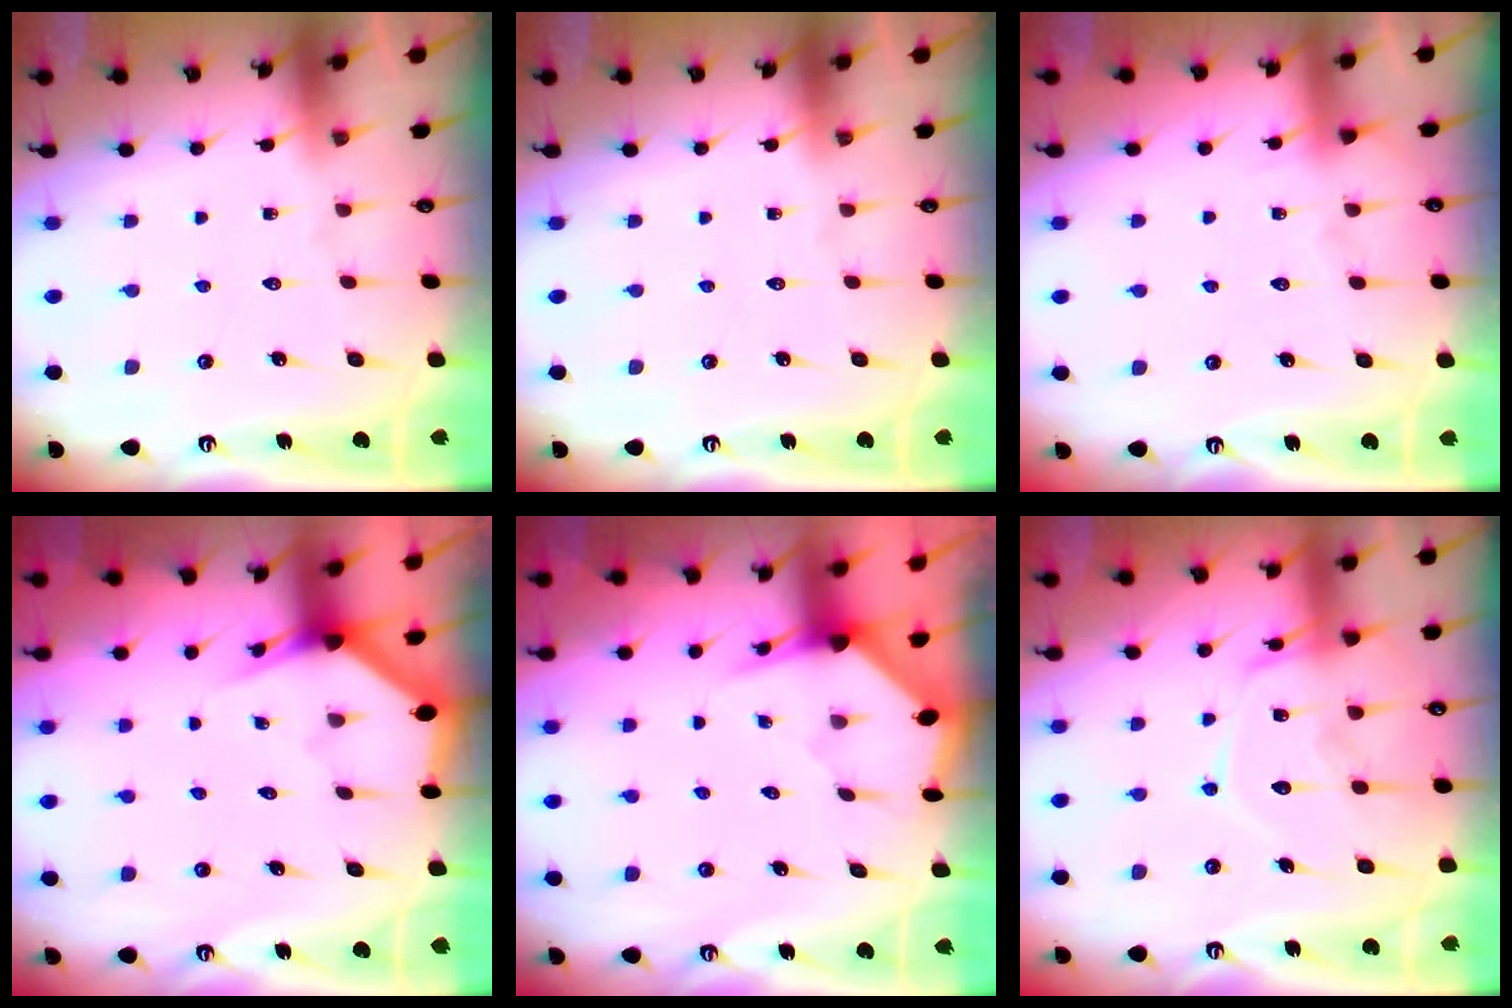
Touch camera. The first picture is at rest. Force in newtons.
{"total": 0.0}
{"total": 2.9, "press": 2.9, "slide": 0.4}
{"total": 2.8, "press": 2.8, "slide": 0.1}
{"total": 3.3, "press": 3.3, "slide": 0.3}
{"total": 13.7, "press": 13.7, "slide": 1.2}